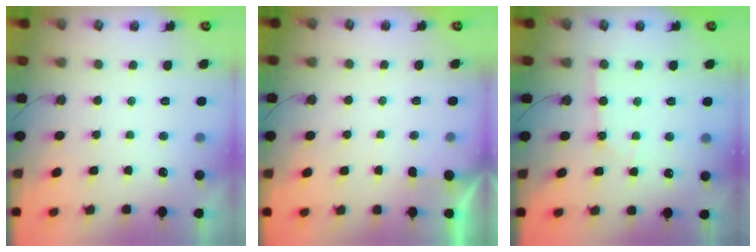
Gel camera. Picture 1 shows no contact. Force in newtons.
{"total": 1.3, "press": 1.2, "slide": 0.2}
{"total": 2.1, "press": 2.1, "slide": 0.3}